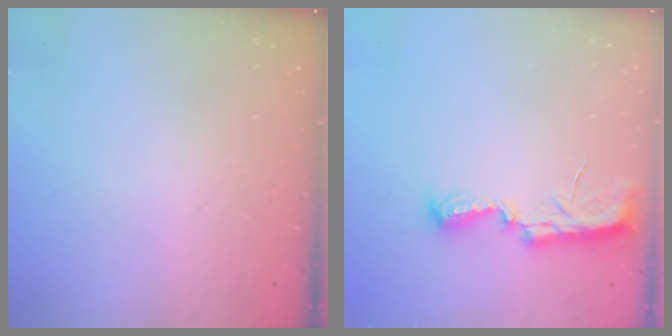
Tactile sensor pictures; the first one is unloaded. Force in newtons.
{"total": 7.4, "press": 7.3, "slide": 0.6}